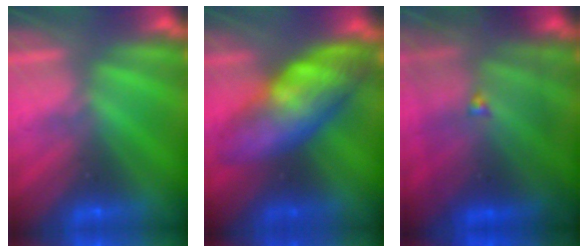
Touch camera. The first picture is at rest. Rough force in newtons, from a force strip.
{"total": 6.6}
{"total": 8.9}